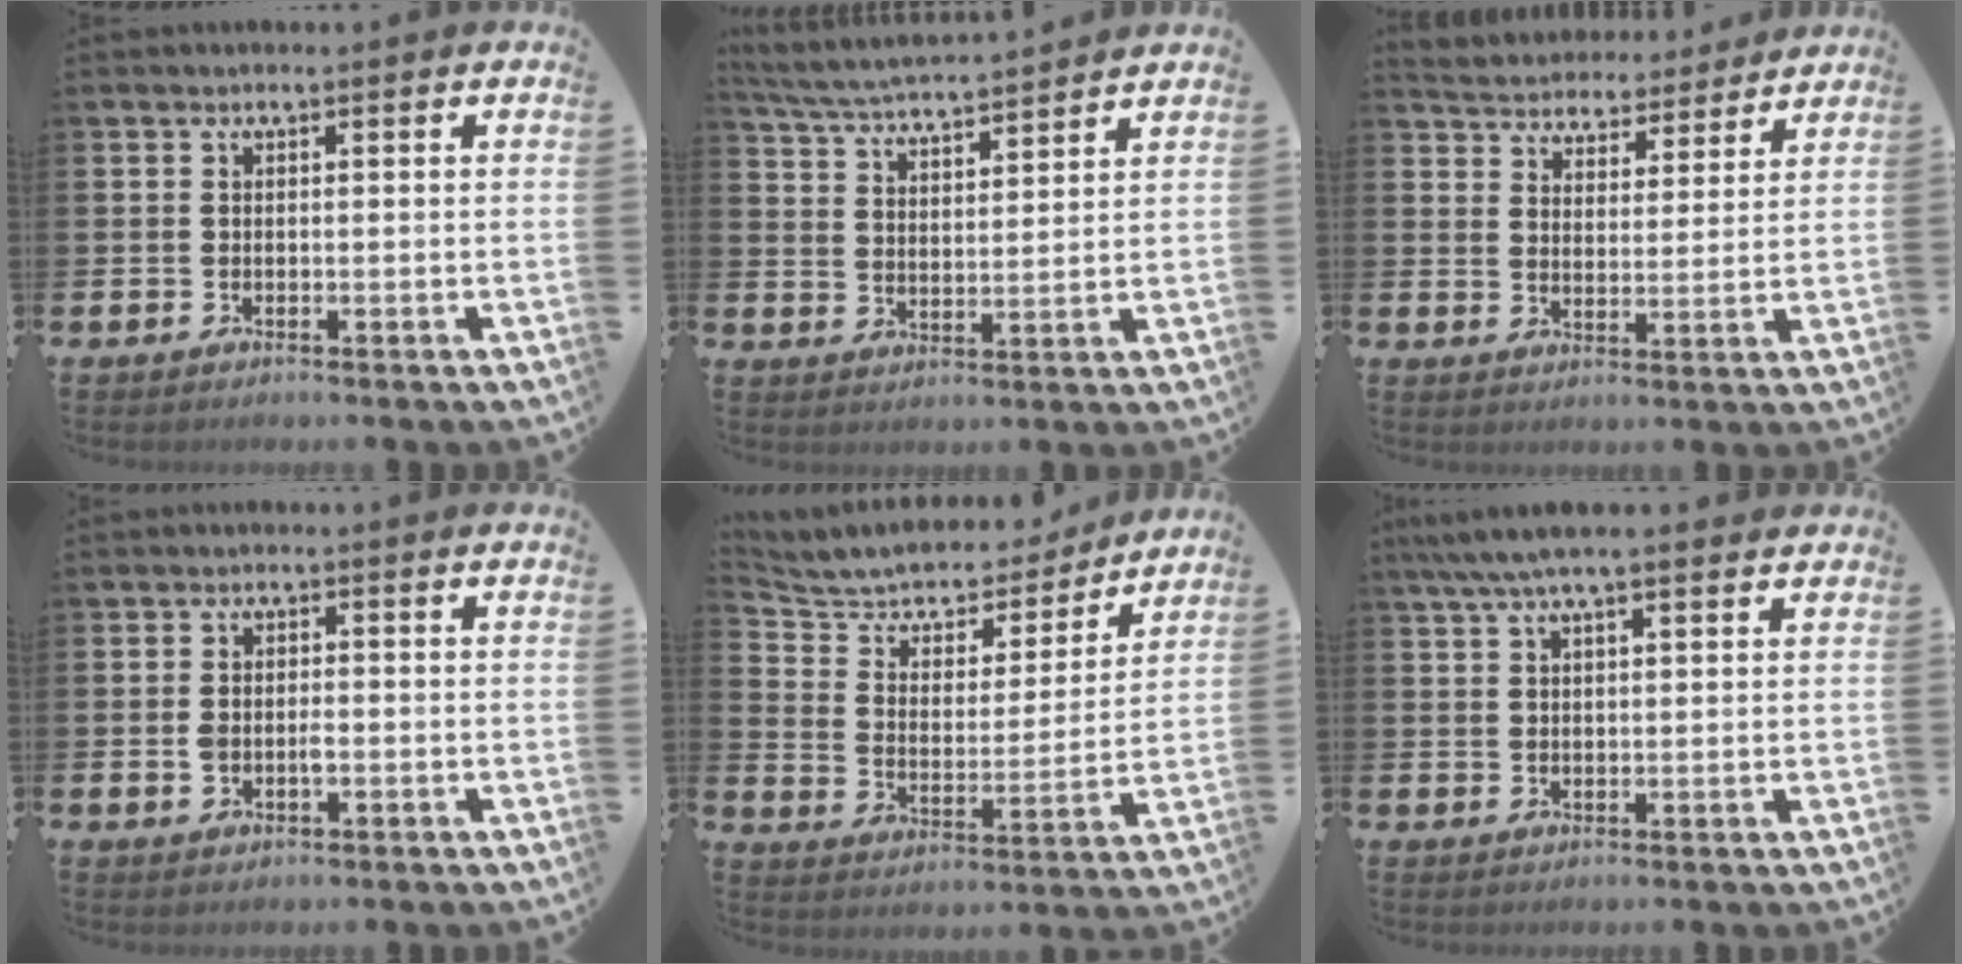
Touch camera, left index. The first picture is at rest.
{"total": 4.9, "force": [4.9, 0.1, 0.8], "torque": [-0.038, -0.035, 0.084]}
{"total": 4.9, "force": [4.7, 1.2, -0.4], "torque": [-0.015, -0.039, 0.081]}
{"total": 2.0, "force": [-0.3, 1.2, 1.6], "torque": [-0.019, 0.001, -0.009]}
{"total": 6.8, "force": [6.2, 2.5, 1.2], "torque": [-0.066, -0.042, 0.105]}
{"total": 5.1, "force": [4.0, 1.0, 3.0], "torque": [-0.065, -0.003, 0.072]}